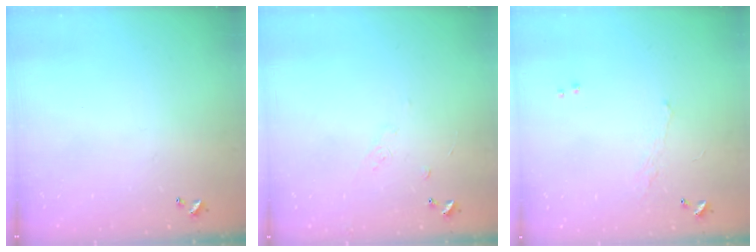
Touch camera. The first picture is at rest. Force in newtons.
{"total": 6.5, "press": 6.4, "slide": 0.9}
{"total": 0.7, "press": 0.0, "slide": 0.7}